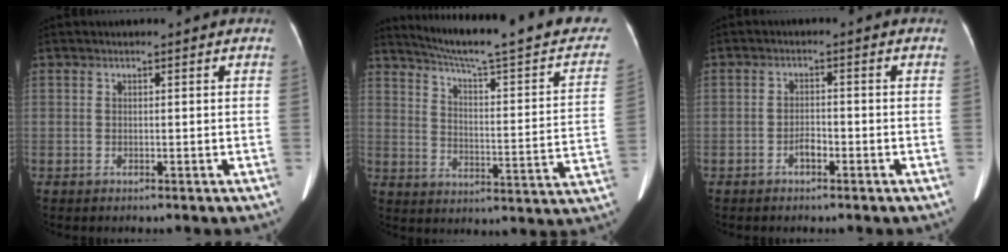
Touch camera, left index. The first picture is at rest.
{"total": 25.0, "force": [21.2, 2.3, 13.1], "torque": [-0.186, -0.036, 0.270]}
{"total": 2.0, "force": [-1.3, 0.8, 1.3], "torque": [-0.022, 0.002, -0.022]}